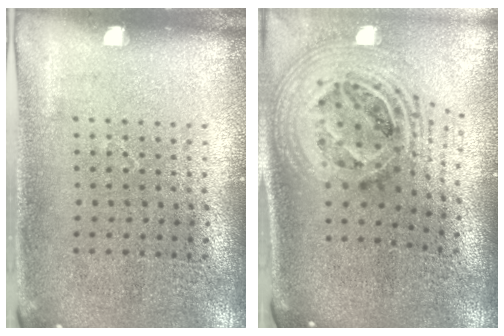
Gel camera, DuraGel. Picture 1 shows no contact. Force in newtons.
{"total": 2.6, "press": 1.8, "slide": 1.9}